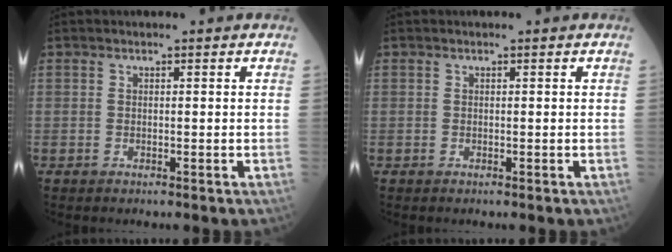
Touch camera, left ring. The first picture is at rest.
{"total": 0.0}